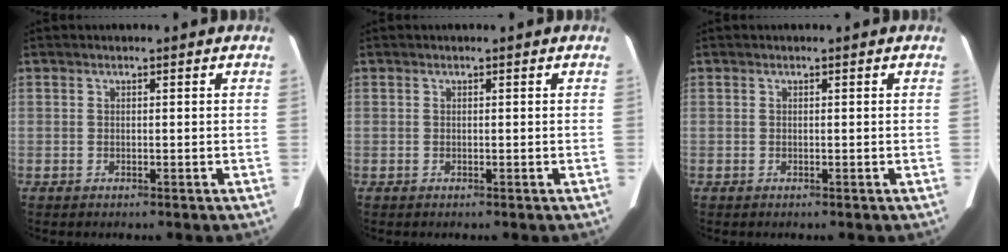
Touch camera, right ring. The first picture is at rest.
{"total": 0.0}
{"total": 0.0}